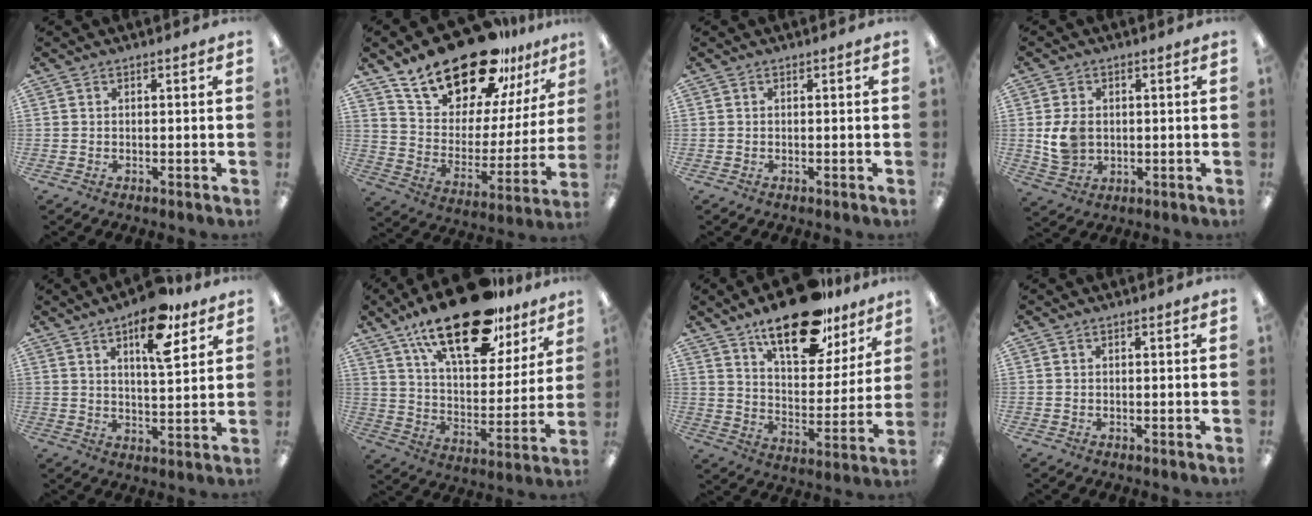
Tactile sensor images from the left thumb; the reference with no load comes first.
{"total": 23.2, "force": [19.1, 8.9, 9.6], "torque": [-0.171, -0.131, 0.337]}
{"total": 0.0}
{"total": 6.9, "force": [0.3, 5.3, 4.4], "torque": [-0.087, 0.001, 0.005]}
{"total": 13.4, "force": [7.9, 5.1, 9.5], "torque": [-0.136, -0.034, 0.130]}
{"total": 23.8, "force": [16.3, 9.8, 14.3], "torque": [-0.234, -0.085, 0.278]}
{"total": 20.0, "force": [14.3, 8.3, 11.1], "torque": [-0.169, -0.080, 0.241]}
{"total": 0.0}